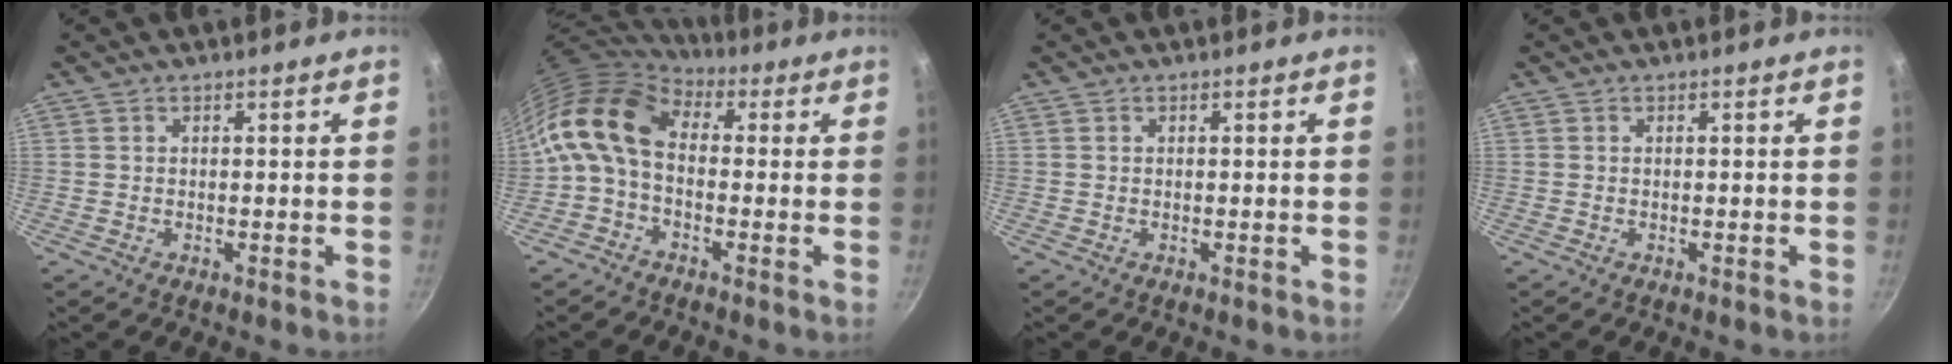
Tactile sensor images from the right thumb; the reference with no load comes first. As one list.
[{"total": 11.7, "force": [0.3, 7.6, 8.8], "torque": [-0.160, 0.024, -0.018]}, {"total": 0.0}, {"total": 0.0}]